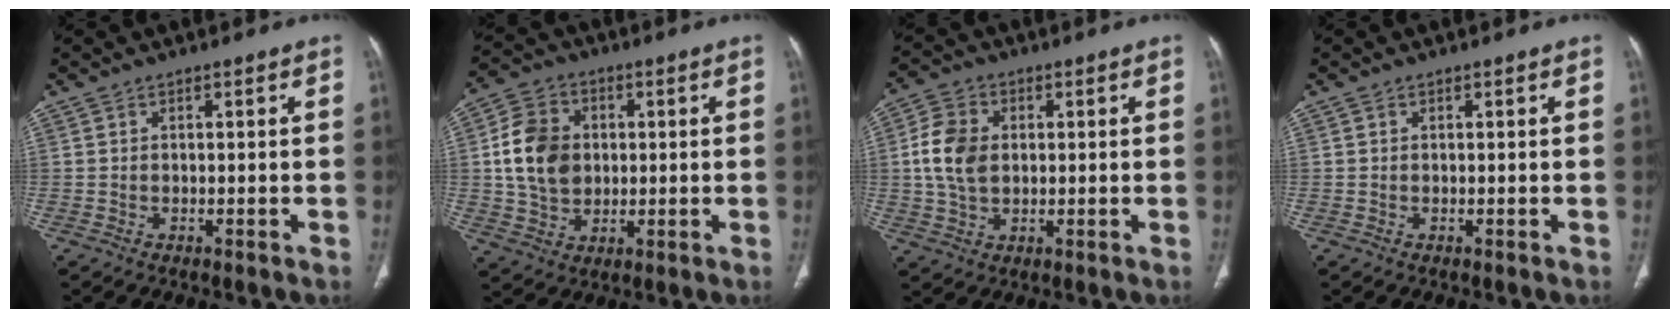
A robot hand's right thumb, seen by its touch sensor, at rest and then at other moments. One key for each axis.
{"total": 11.9, "fx": 1.1, "fy": 9.4, "fz": 7.3, "tx": -0.115, "ty": 0.005, "tz": 0.021}
{"total": 8.7, "fx": 0.8, "fy": 6.2, "fz": 6.0, "tx": -0.115, "ty": 0.006, "tz": 0.016}
{"total": 0.0}